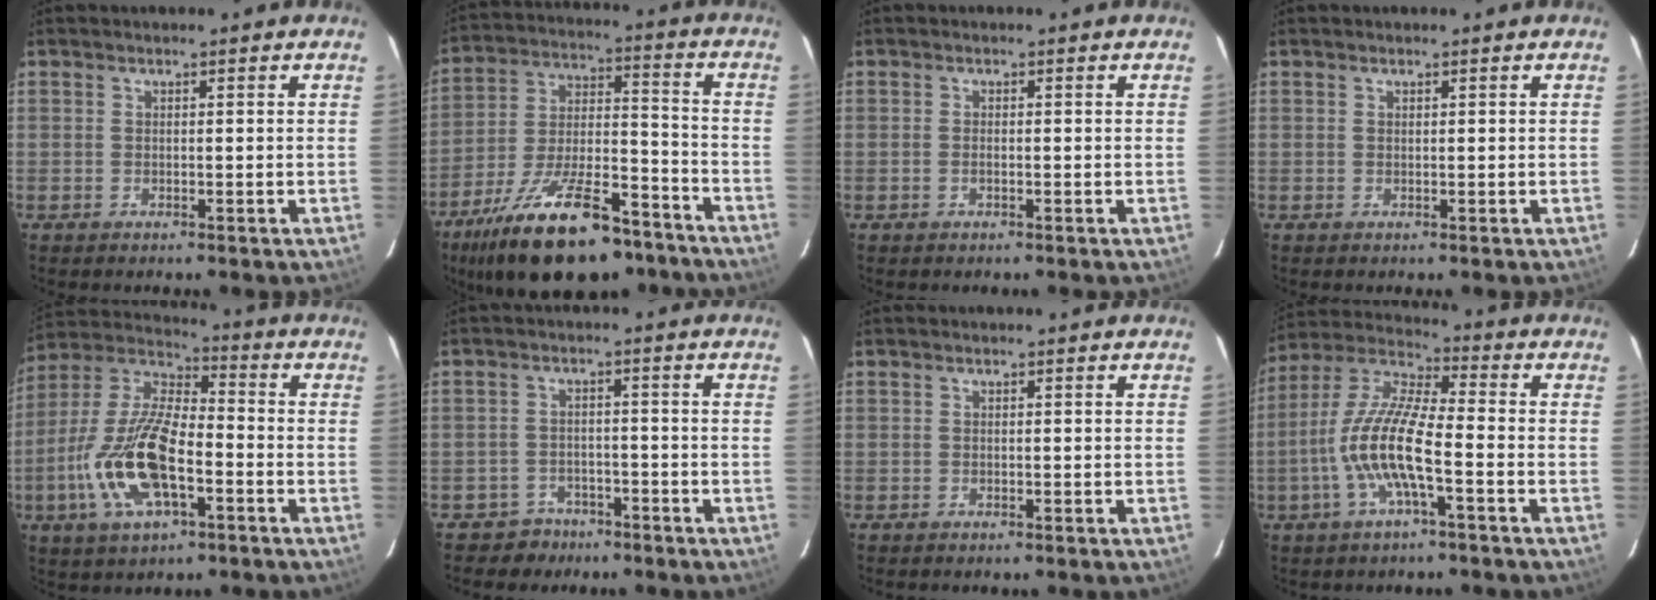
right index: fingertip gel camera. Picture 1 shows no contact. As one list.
[{"total": 24.0, "force": [-16.5, 9.3, 14.7], "torque": [-0.271, -0.011, -0.254]}, {"total": 0.9, "force": [-0.3, 0.4, 0.7], "torque": [-0.016, 0.001, -0.007]}, {"total": 0.0}, {"total": 17.4, "force": [-5.7, 7.0, 14.9], "torque": [-0.316, -0.007, -0.112]}, {"total": 5.2, "force": [-3.7, 3.7, -0.1], "torque": [-0.013, 0.023, -0.060]}, {"total": 0.0}, {"total": 12.9, "force": [-3.9, 2.5, 12.1], "torque": [-0.248, 0.002, -0.081]}]